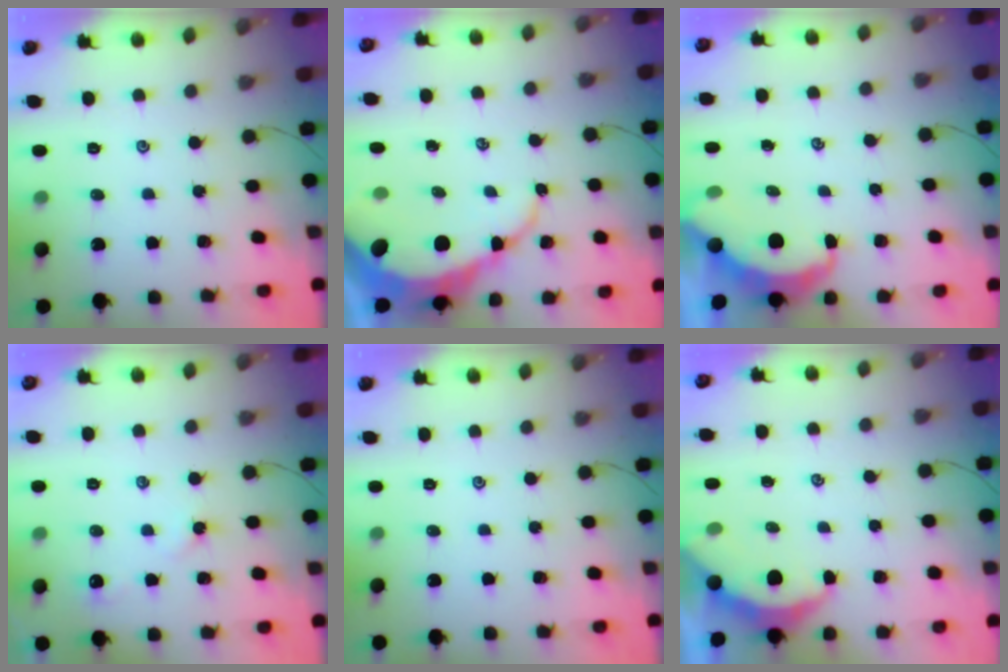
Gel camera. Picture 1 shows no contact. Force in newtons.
{"total": 11.5, "press": 11.5, "slide": 1.0}
{"total": 6.8, "press": 6.8, "slide": 0.3}
{"total": 3.0, "press": 2.9, "slide": 0.4}
{"total": 0.0}
{"total": 4.4, "press": 4.4, "slide": 0.3}